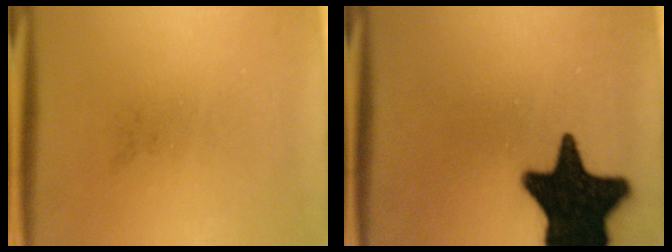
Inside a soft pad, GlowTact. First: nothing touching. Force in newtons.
{"total": 19.7}